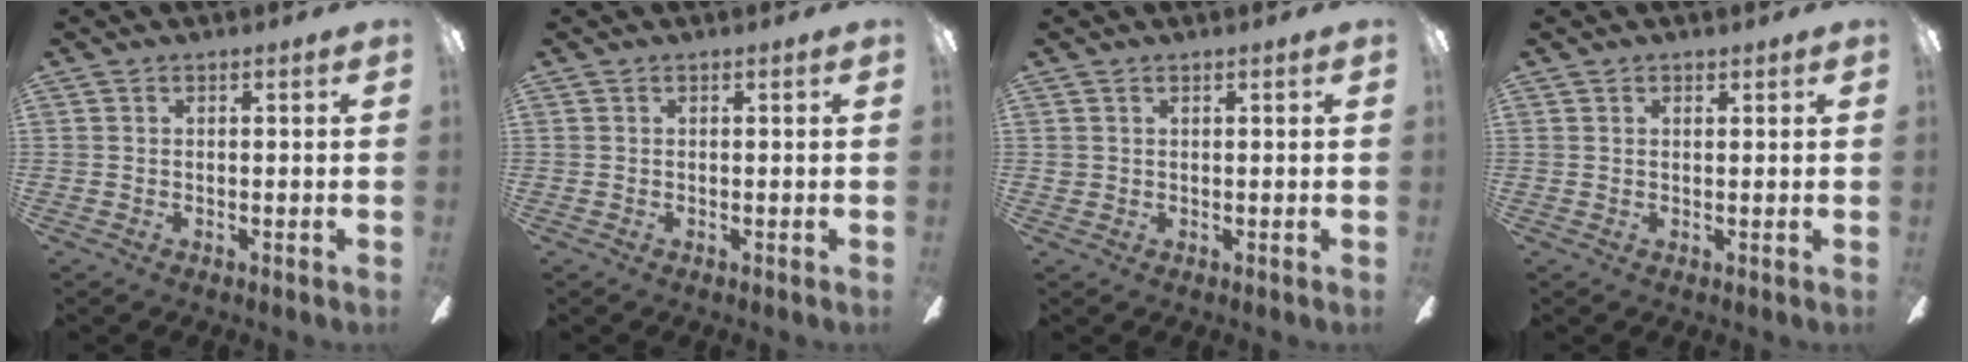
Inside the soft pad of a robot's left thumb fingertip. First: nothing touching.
{"total": 0.0}
{"total": 0.9, "force": [0.5, 0.7, 0.1], "torque": [-0.003, 0.003, 0.009]}
{"total": 0.9, "force": [0.7, 0.5, 0.2], "torque": [-0.005, 0.002, 0.014]}